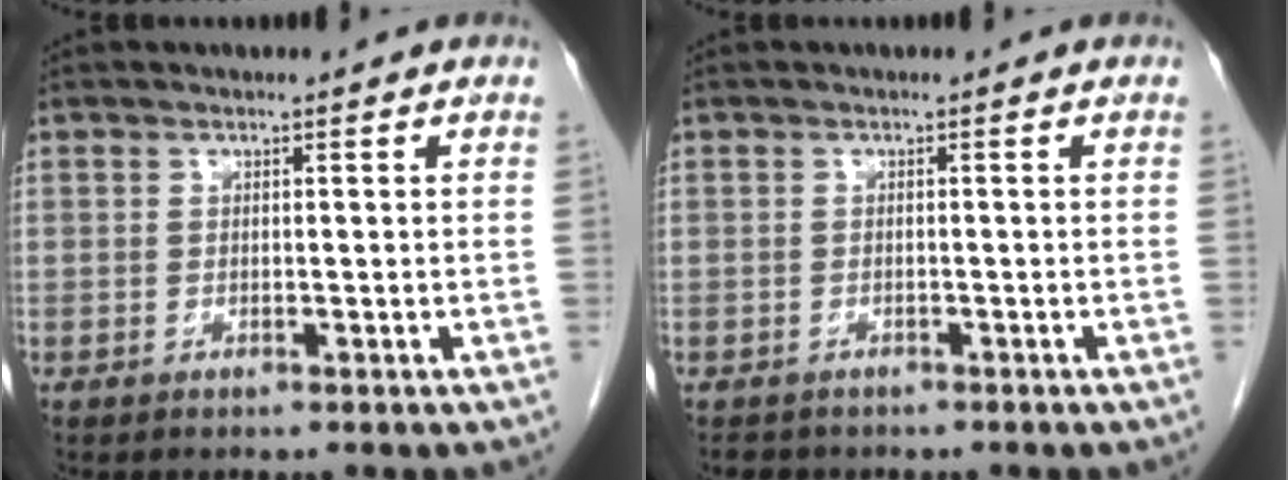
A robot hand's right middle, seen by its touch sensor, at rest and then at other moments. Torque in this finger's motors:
{"motor_torque": [0.11, 0.00, 0.00, -0.01]}